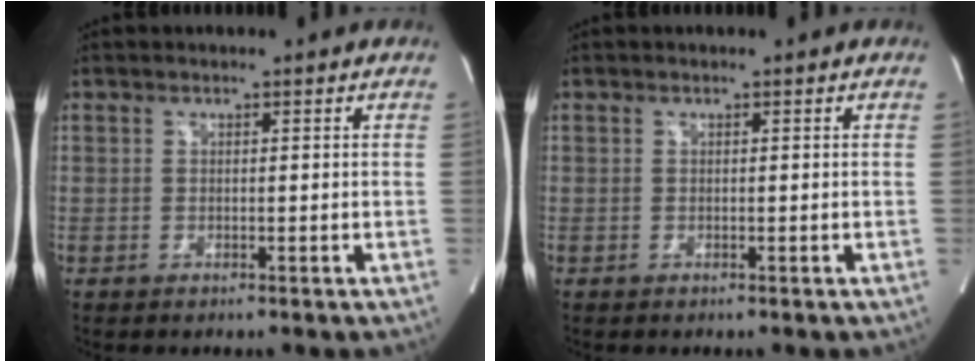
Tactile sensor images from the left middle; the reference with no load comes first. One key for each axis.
{"total": 0.0}